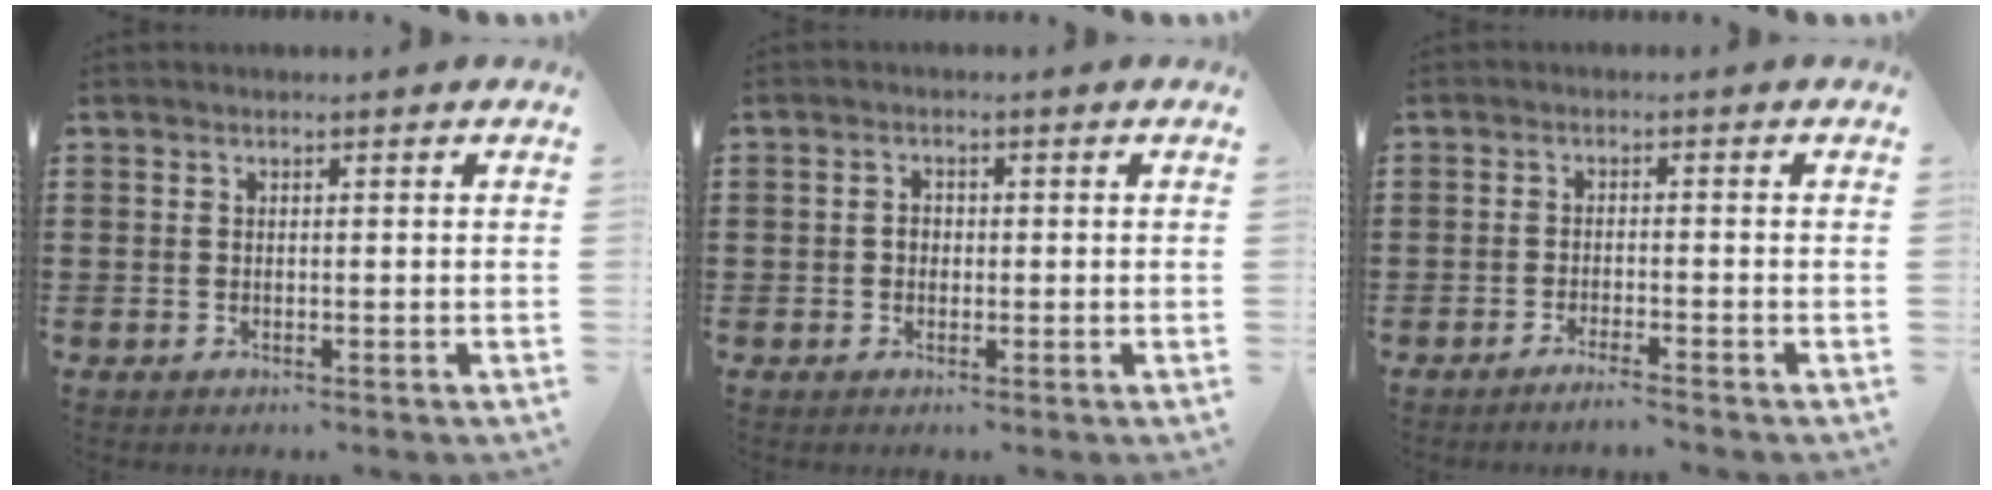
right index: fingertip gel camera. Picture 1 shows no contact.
{"total": 1.5, "force": [-0.2, 1.1, 0.9], "torque": [-0.019, 0.004, -0.006]}
{"total": 2.0, "force": [-1.9, -0.3, 0.8], "torque": [-0.013, -0.001, -0.036]}